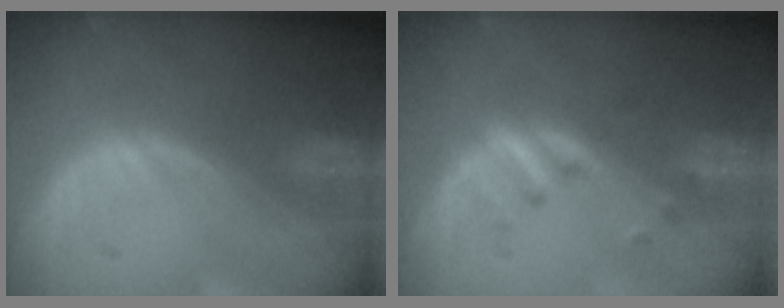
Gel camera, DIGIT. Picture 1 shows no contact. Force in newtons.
{"total": 3.5, "press": 3.2, "slide": 1.3}